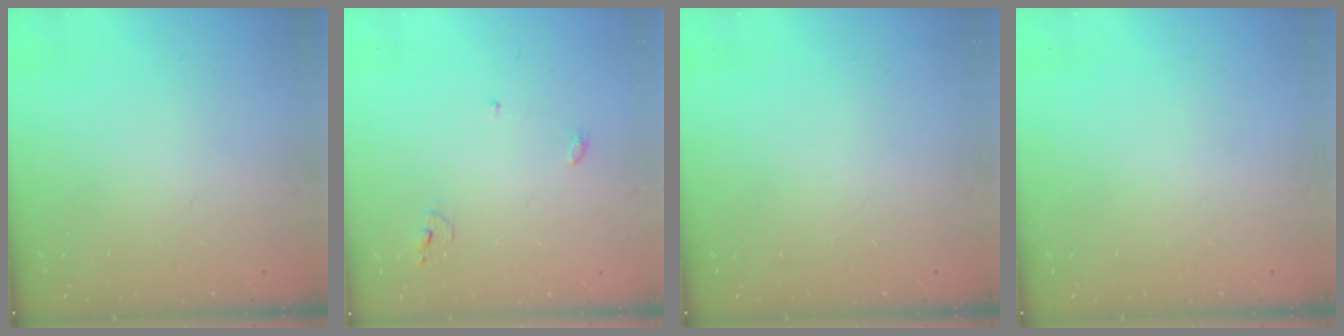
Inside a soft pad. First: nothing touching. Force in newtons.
{"total": 3.8, "press": 3.8, "slide": 0.4}
{"total": 0.0}
{"total": 0.0}